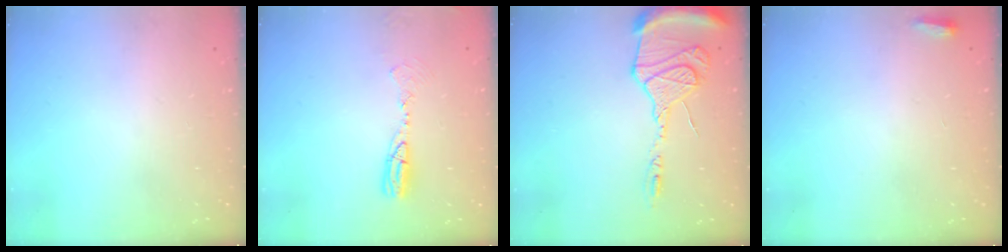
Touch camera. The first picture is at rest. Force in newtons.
{"total": 7.8, "press": 7.5, "slide": 2.2}
{"total": 14.8, "press": 14.7, "slide": 1.6}
{"total": 2.5, "press": 2.3, "slide": 1.0}